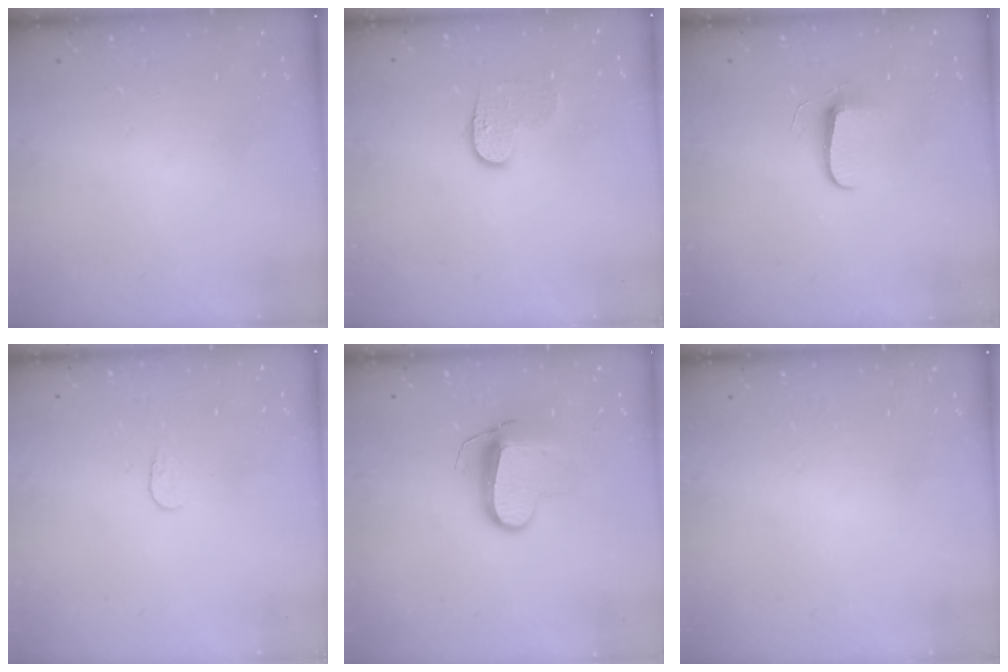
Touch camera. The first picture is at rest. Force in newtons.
{"total": 6.8, "press": 6.8, "slide": 0.1}
{"total": 6.2, "press": 6.2, "slide": 0.8}
{"total": 3.6, "press": 3.6, "slide": 0.3}
{"total": 9.5, "press": 9.5, "slide": 0.2}
{"total": 0.0}